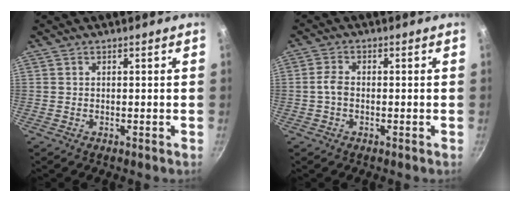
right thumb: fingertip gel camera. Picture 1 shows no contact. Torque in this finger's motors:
{"motor_torque": [-0.74, -0.01, -0.08, 0.32, 0.02]}